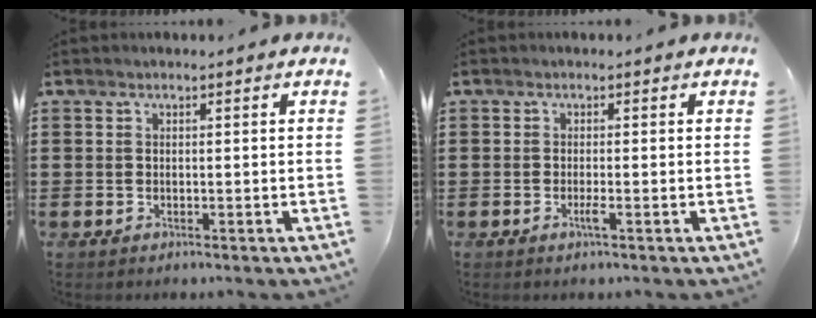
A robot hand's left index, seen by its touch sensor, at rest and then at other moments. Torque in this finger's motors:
{"motor_torque": [0.03, 0.00, 0.00, 0.03]}